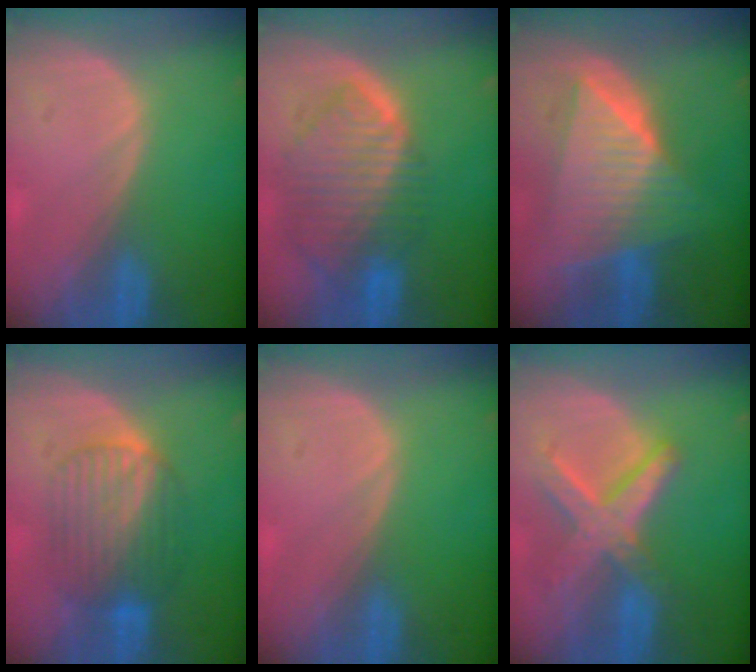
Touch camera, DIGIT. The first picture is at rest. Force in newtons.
{"total": 10.0, "press": 8.5, "slide": 5.2}
{"total": 9.9, "press": 9.9, "slide": 0.7}
{"total": 7.3, "press": 7.3, "slide": 0.3}
{"total": 0.0}
{"total": 8.3, "press": 7.1, "slide": 4.3}